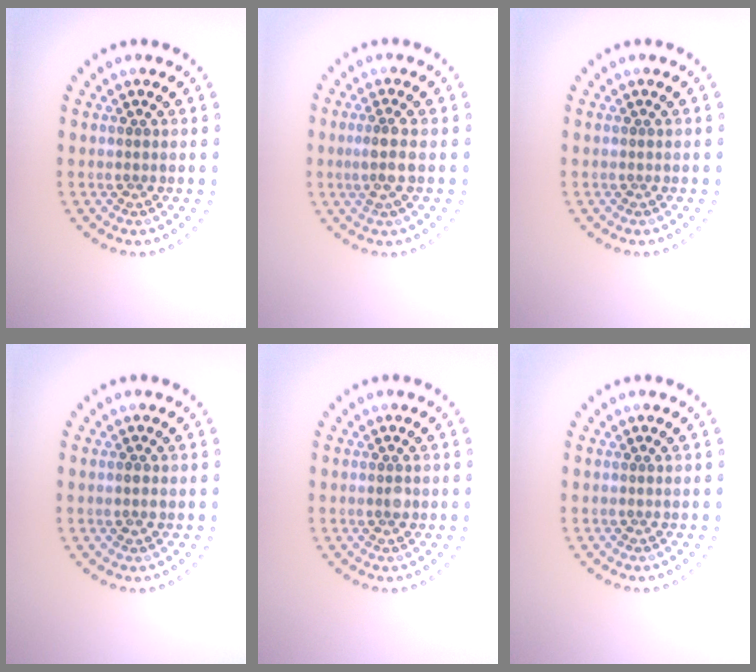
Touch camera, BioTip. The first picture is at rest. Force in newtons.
{"total": 2.1, "press": 1.8, "slide": 1.1}
{"total": 0.0}
{"total": 0.9, "press": 0.9, "slide": 0.0}
{"total": 1.0, "press": 1.0, "slide": 0.1}
{"total": 0.0}